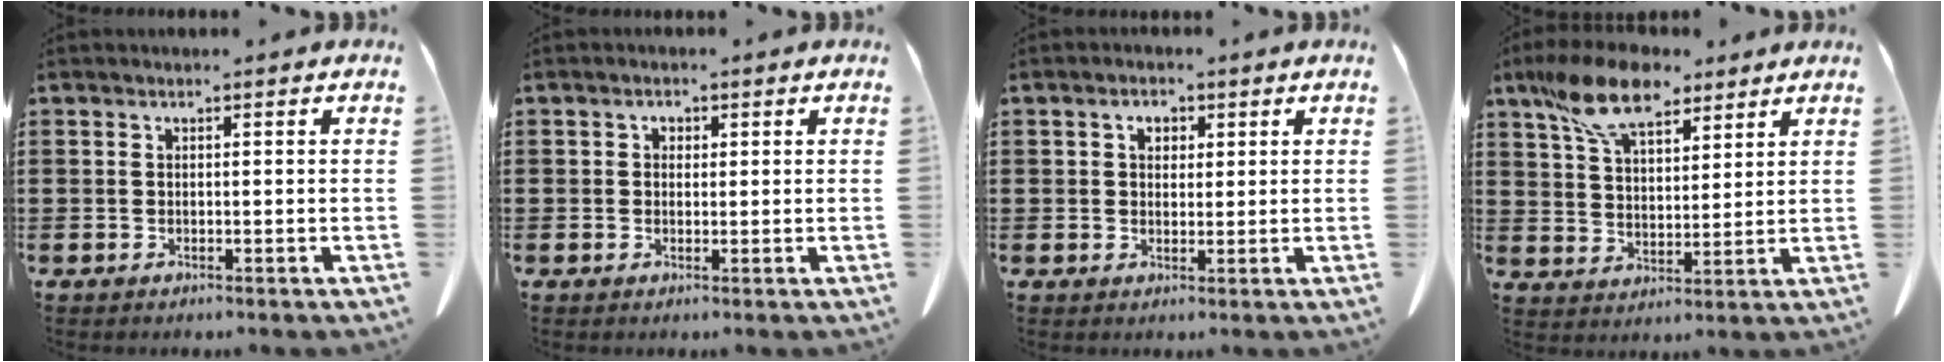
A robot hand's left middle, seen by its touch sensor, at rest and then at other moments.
{"total": 1.1, "force": [0.3, 1.0, 0.4], "torque": [-0.010, 0.006, 0.005]}
{"total": 2.6, "force": [1.1, 1.9, 1.5], "torque": [-0.027, 0.006, 0.017]}
{"total": 10.9, "force": [7.8, 4.4, 6.3], "torque": [-0.136, -0.009, 0.145]}